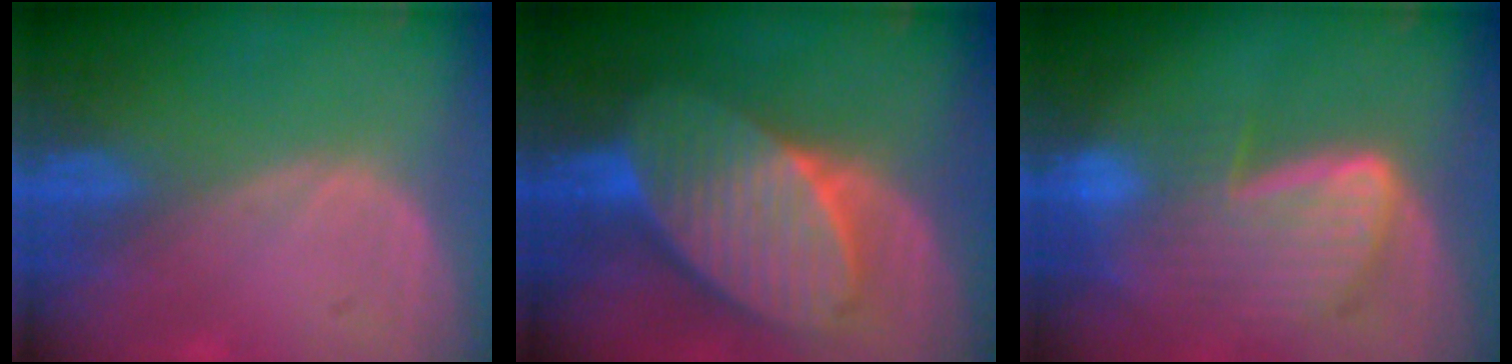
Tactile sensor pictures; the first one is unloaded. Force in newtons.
{"total": 10.6, "press": 10.5, "slide": 0.8}
{"total": 9.2, "press": 8.0, "slide": 4.7}